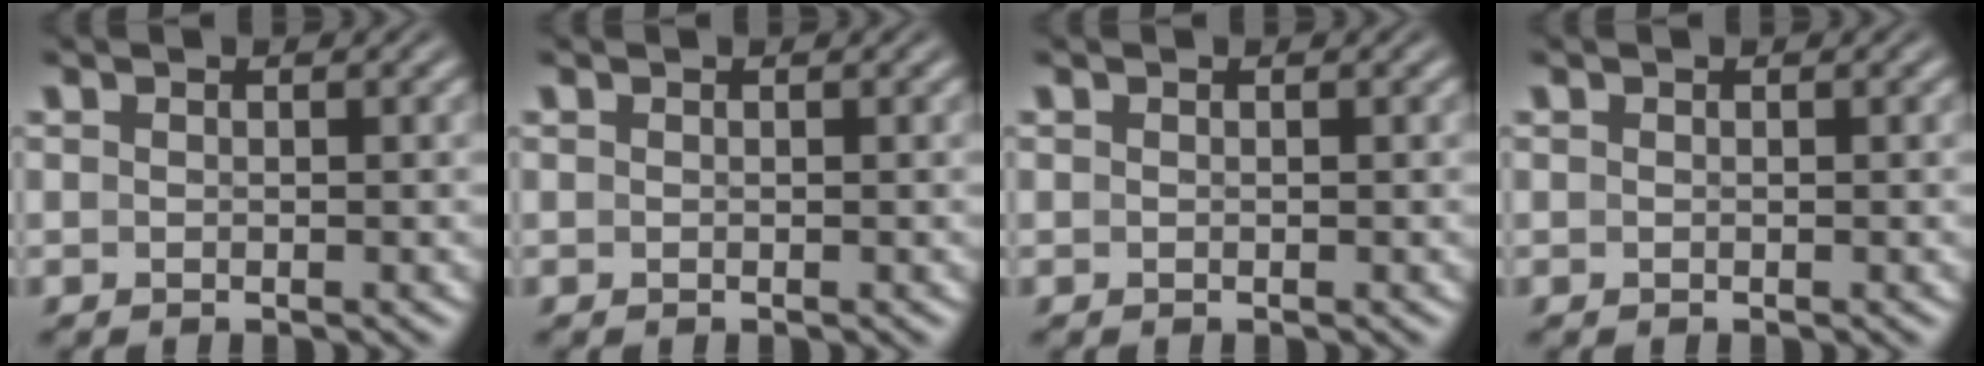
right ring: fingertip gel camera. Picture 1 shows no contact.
{"total": 0.0}
{"total": 0.0}
{"total": 0.0}